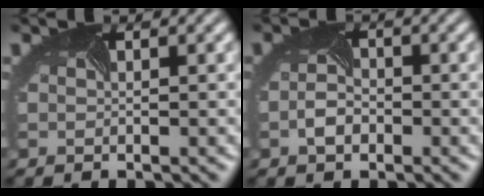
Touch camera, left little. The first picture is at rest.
{"total": 1.9, "force": [-1.4, 0.9, 0.9], "torque": [-0.029, -0.003, -0.021]}